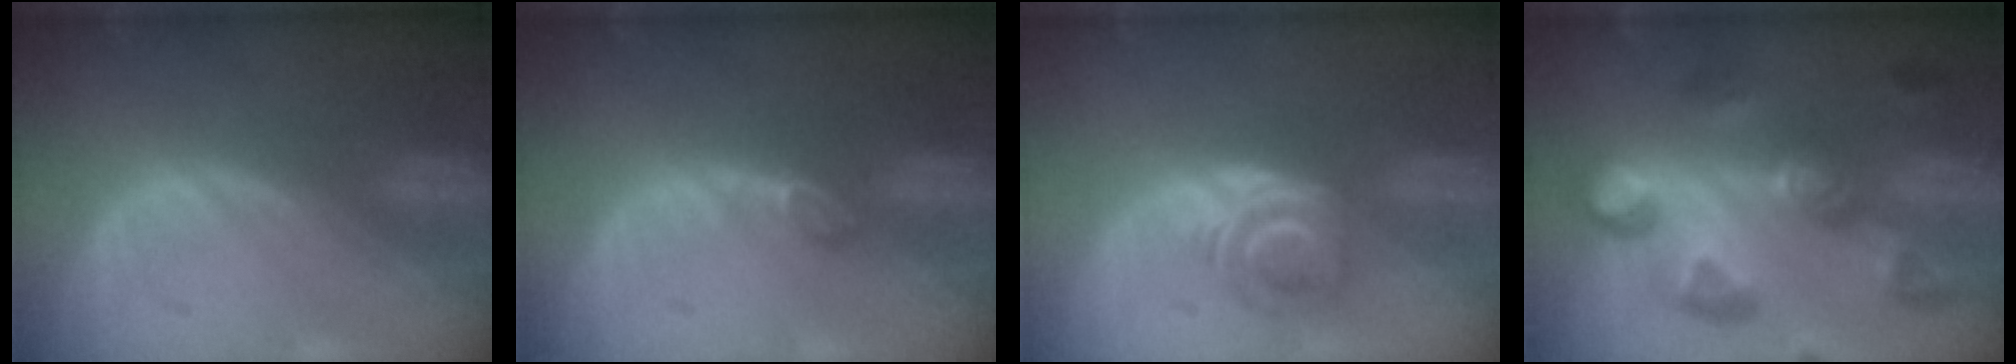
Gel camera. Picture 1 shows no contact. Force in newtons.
{"total": 2.0, "press": 1.9, "slide": 0.4}
{"total": 6.1, "press": 5.0, "slide": 3.5}
{"total": 11.3, "press": 10.0, "slide": 5.2}